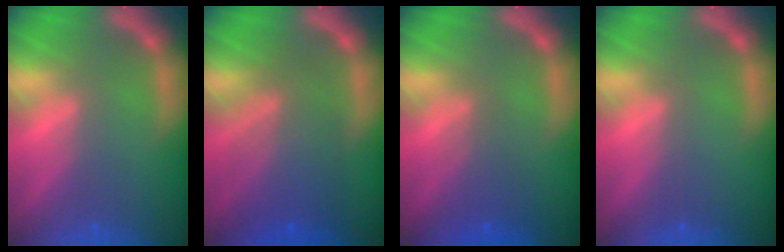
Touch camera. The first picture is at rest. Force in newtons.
{"total": 7.5}
{"total": 3.0}
{"total": 0.0}